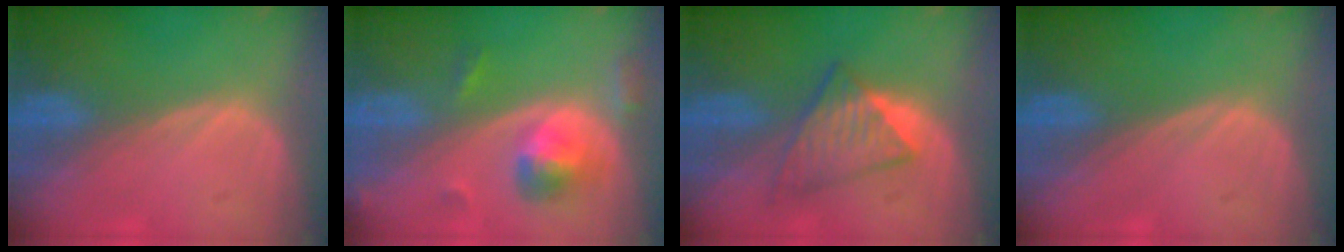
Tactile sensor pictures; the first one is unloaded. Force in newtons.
{"total": 5.6, "press": 5.2, "slide": 2.0}
{"total": 5.9, "press": 5.8, "slide": 1.1}
{"total": 0.0}